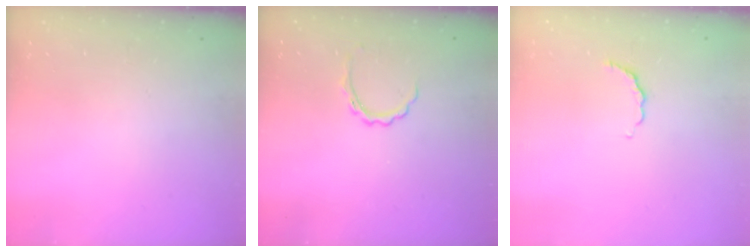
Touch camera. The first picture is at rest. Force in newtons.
{"total": 4.3, "press": 4.2, "slide": 0.9}
{"total": 3.4, "press": 3.3, "slide": 0.6}